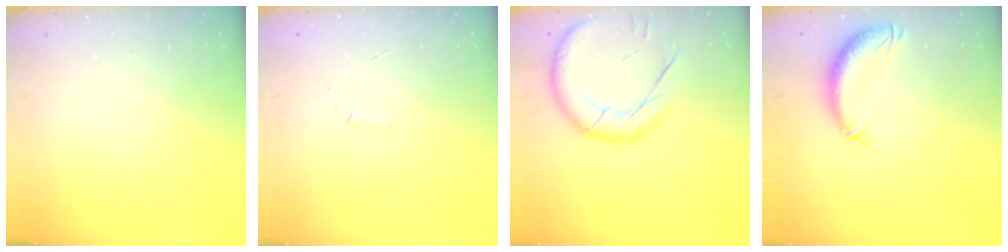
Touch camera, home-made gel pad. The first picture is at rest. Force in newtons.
{"total": 2.9, "press": 2.8, "slide": 0.7}
{"total": 18.4, "press": 18.2, "slide": 2.8}
{"total": 10.6, "press": 10.4, "slide": 2.2}